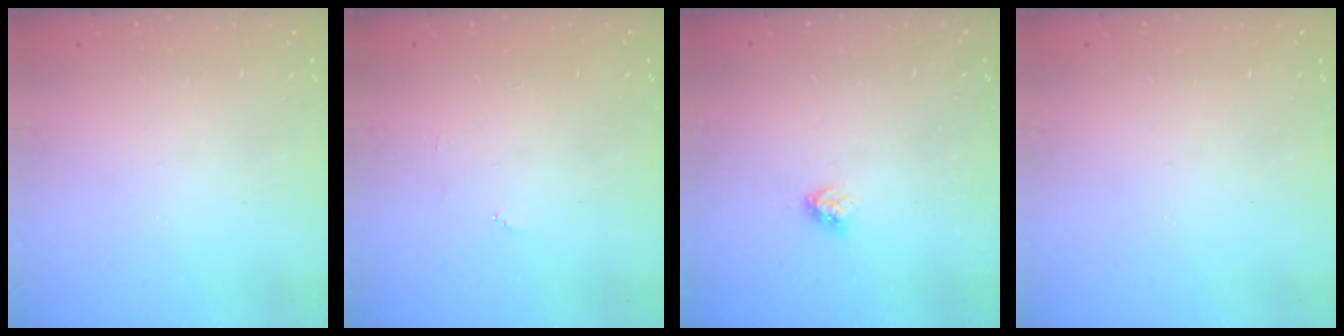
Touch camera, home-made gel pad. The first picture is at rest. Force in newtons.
{"total": 3.7, "press": 3.7, "slide": 0.4}
{"total": 3.1, "press": 3.1, "slide": 0.3}
{"total": 0.0}